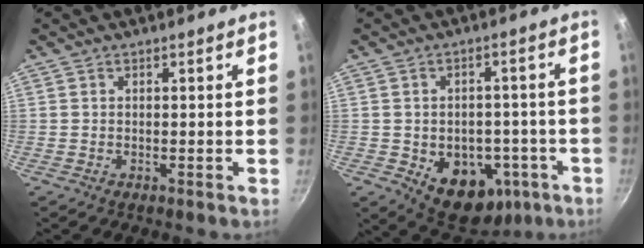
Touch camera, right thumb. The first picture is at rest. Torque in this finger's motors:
{"motor_torque": [-0.42, 0.39, 0.22, 0.11, 0.01]}